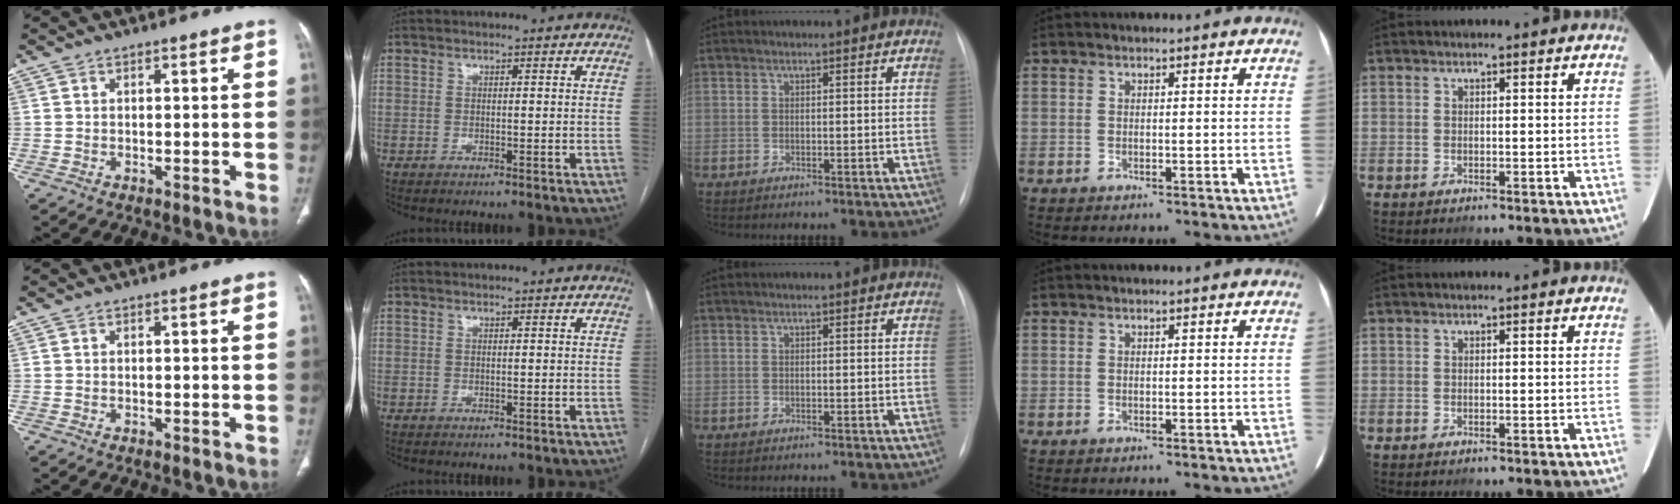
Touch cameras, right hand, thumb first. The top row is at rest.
{}